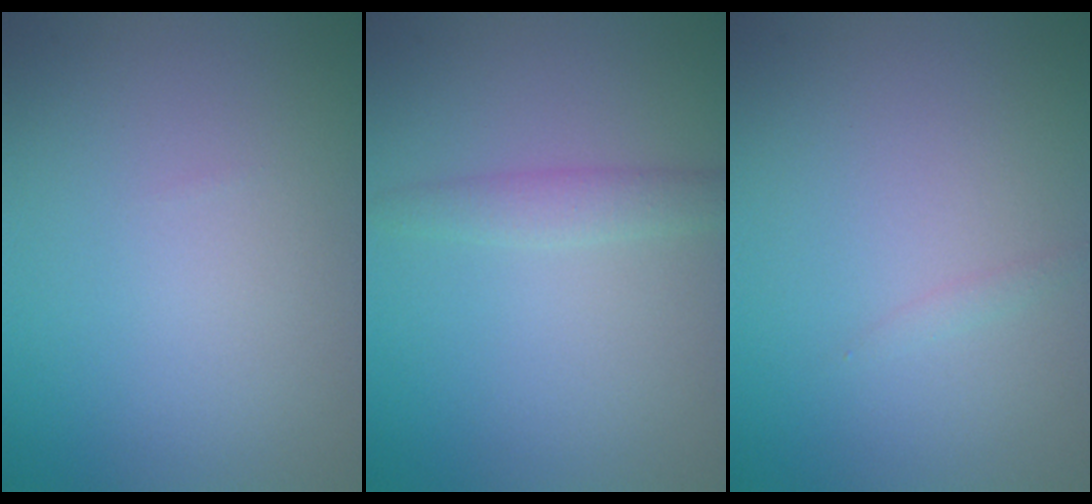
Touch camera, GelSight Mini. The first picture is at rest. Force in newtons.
{"total": 1.8, "press": 1.8, "slide": 0.0}
{"total": 0.5, "press": 0.5, "slide": 0.0}